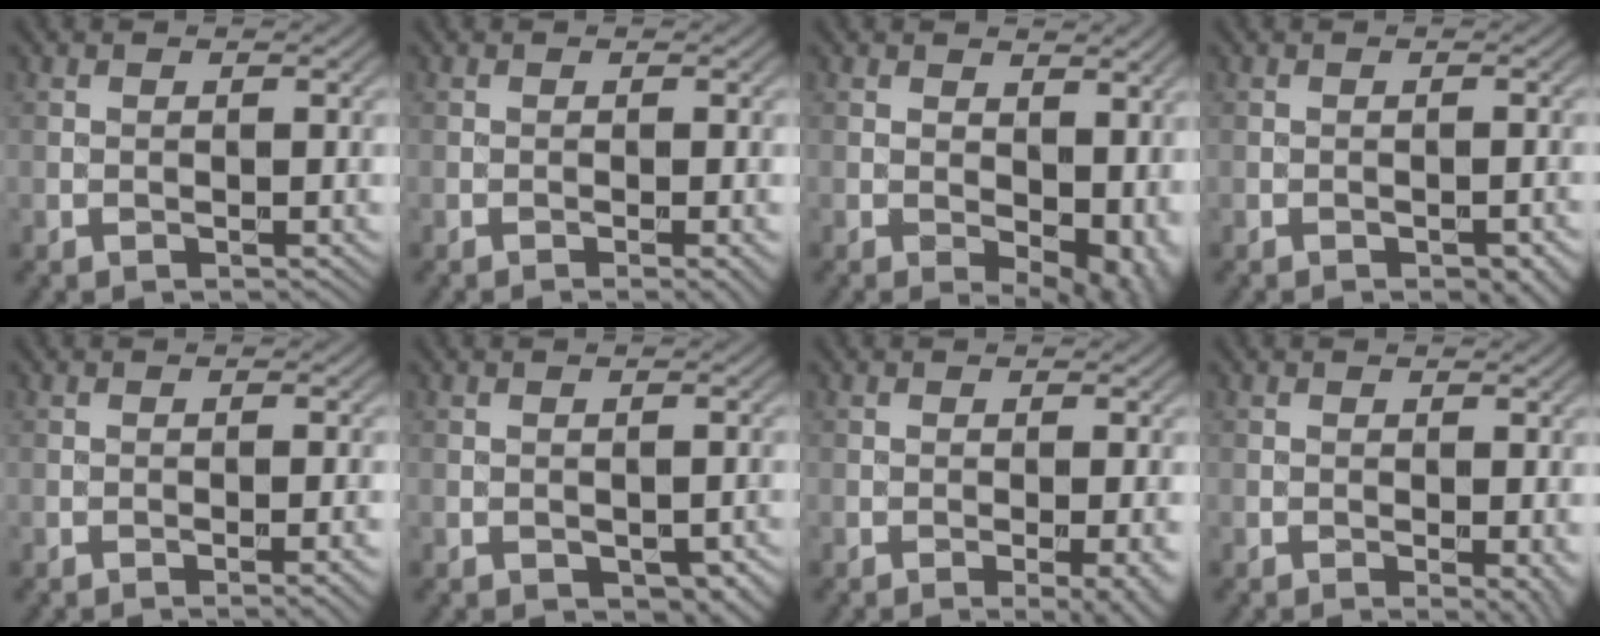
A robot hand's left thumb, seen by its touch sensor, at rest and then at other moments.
{"total": 1.5, "force": [-0.6, 0.1, 1.4], "torque": [-0.021, 0.000, -0.011]}
{"total": 8.3, "force": [0.0, 5.0, 6.6], "torque": [-0.086, -0.020, 0.018]}
{"total": 2.5, "force": [-1.5, 0.9, 1.7], "torque": [-0.022, -0.001, -0.016]}
{"total": 2.1, "force": [-1.0, 0.3, 1.8], "torque": [-0.023, 0.003, -0.017]}
{"total": 2.5, "force": [-1.0, 1.5, 1.8], "torque": [-0.027, -0.010, -0.008]}
{"total": 3.6, "force": [-1.2, 0.8, 3.4], "torque": [-0.045, -0.003, -0.013]}
{"total": 1.9, "force": [-0.3, 0.4, 1.9], "torque": [-0.022, -0.008, -0.005]}